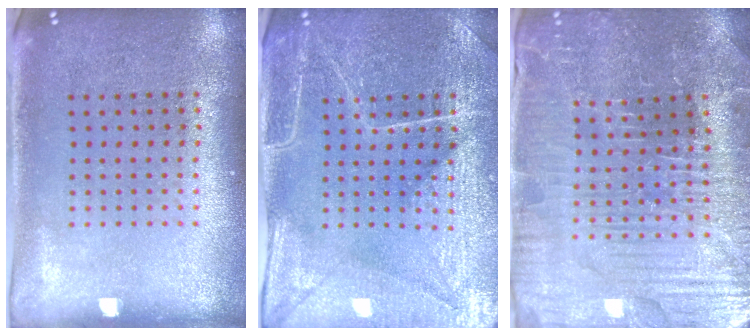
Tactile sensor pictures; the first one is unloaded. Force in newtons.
{"total": 4.5, "press": 4.2, "slide": 1.5}
{"total": 4.1, "press": 4.1, "slide": 0.5}